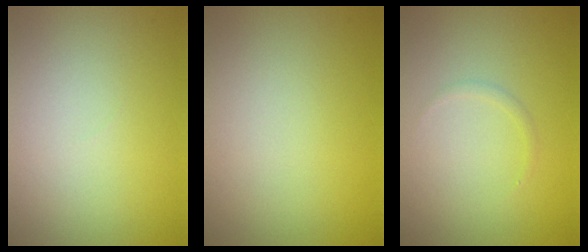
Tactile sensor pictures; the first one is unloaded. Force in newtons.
{"total": 0.0}
{"total": 0.5, "press": 0.5, "slide": 0.1}